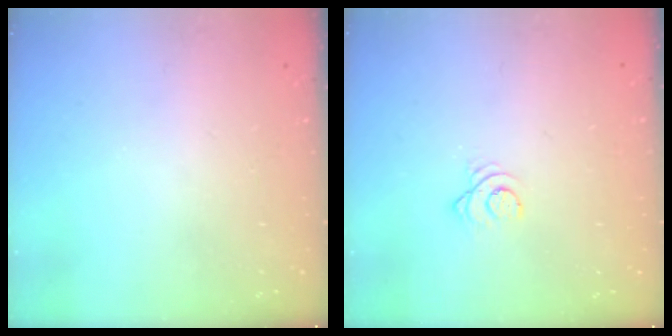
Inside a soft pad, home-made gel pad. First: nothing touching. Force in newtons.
{"total": 2.5, "press": 2.5, "slide": 0.3}